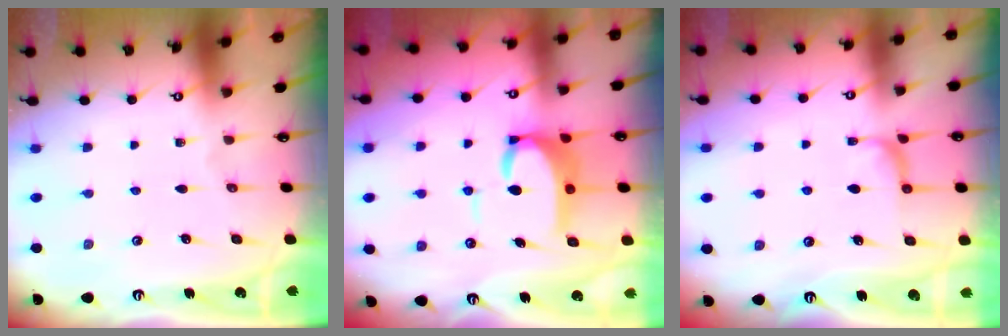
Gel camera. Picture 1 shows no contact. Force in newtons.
{"total": 7.6, "press": 7.5, "slide": 0.9}
{"total": 2.9, "press": 2.7, "slide": 0.9}